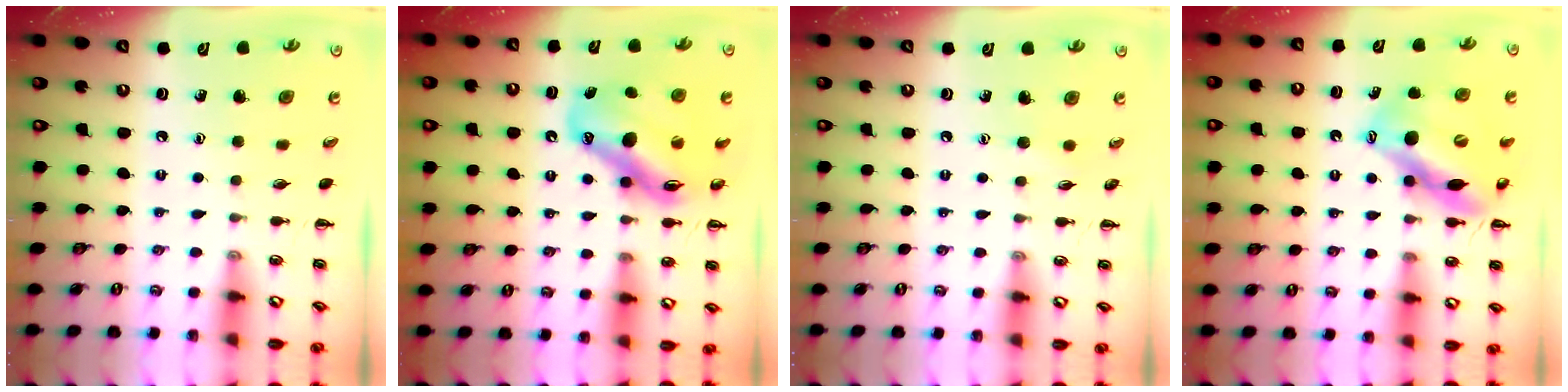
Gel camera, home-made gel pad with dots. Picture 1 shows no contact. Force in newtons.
{"total": 14.2, "press": 13.6, "slide": 4.0}
{"total": 3.9, "press": 3.7, "slide": 1.0}
{"total": 13.6, "press": 13.2, "slide": 3.4}